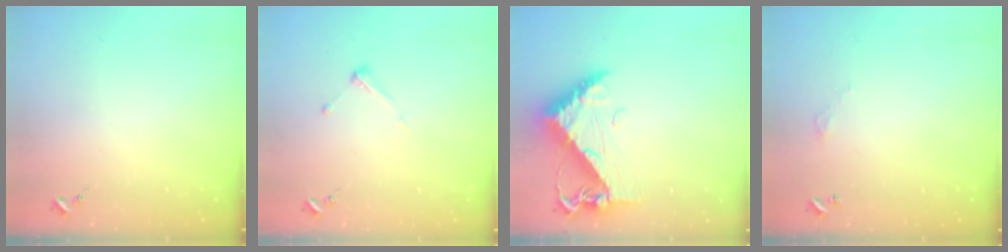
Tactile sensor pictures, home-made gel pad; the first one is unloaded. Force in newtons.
{"total": 5.7, "press": 5.7, "slide": 0.4}
{"total": 11.4, "press": 11.3, "slide": 1.4}
{"total": 2.7, "press": 2.7, "slide": 0.2}